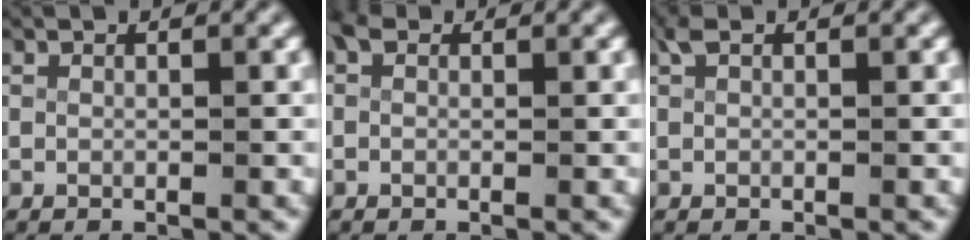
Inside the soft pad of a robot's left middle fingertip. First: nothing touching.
{"total": 0.5, "force": [0.3, 0.3, 0.3], "torque": [-0.011, -0.003, 0.005]}
{"total": 0.6, "force": [0.4, 0.0, 0.5], "torque": [-0.020, 0.001, 0.012]}